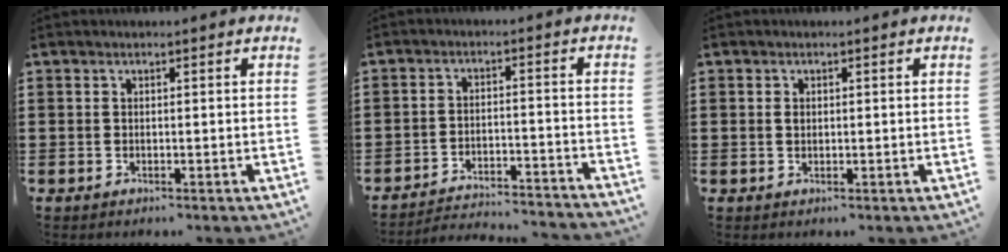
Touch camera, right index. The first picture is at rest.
{"total": 3.8, "force": [-3.7, 0.0, 0.9], "torque": [-0.029, -0.003, -0.081]}
{"total": 0.9, "force": [0.2, 0.7, 0.4], "torque": [-0.012, 0.003, 0.004]}